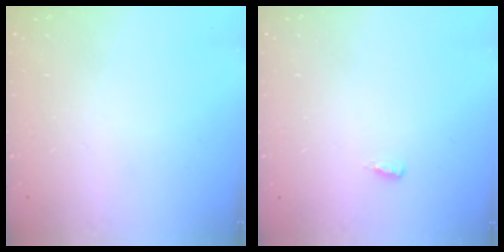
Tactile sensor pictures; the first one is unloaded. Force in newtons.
{"total": 4.4, "press": 2.2, "slide": 3.9}